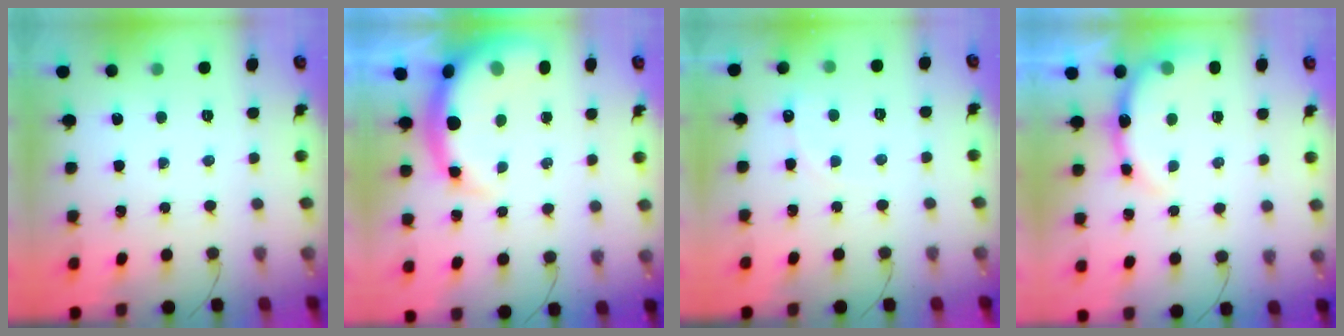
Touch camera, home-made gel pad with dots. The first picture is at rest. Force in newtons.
{"total": 9.6, "press": 9.3, "slide": 2.5}
{"total": 6.1, "press": 5.9, "slide": 1.5}
{"total": 8.1, "press": 8.0, "slide": 1.4}